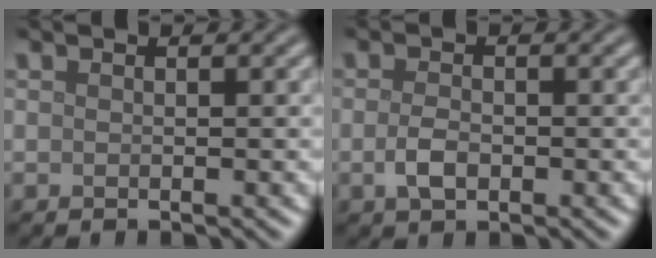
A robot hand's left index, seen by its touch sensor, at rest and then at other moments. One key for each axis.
{"total": 2.0, "fx": -0.5, "fy": 1.1, "fz": 1.6, "tx": -0.034, "ty": -0.001, "tz": -0.012}